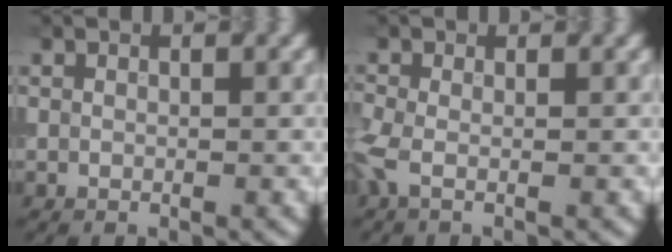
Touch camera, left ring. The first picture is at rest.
{"total": 1.9, "force": [-0.6, 0.7, 1.7], "torque": [-0.046, -0.007, -0.020]}